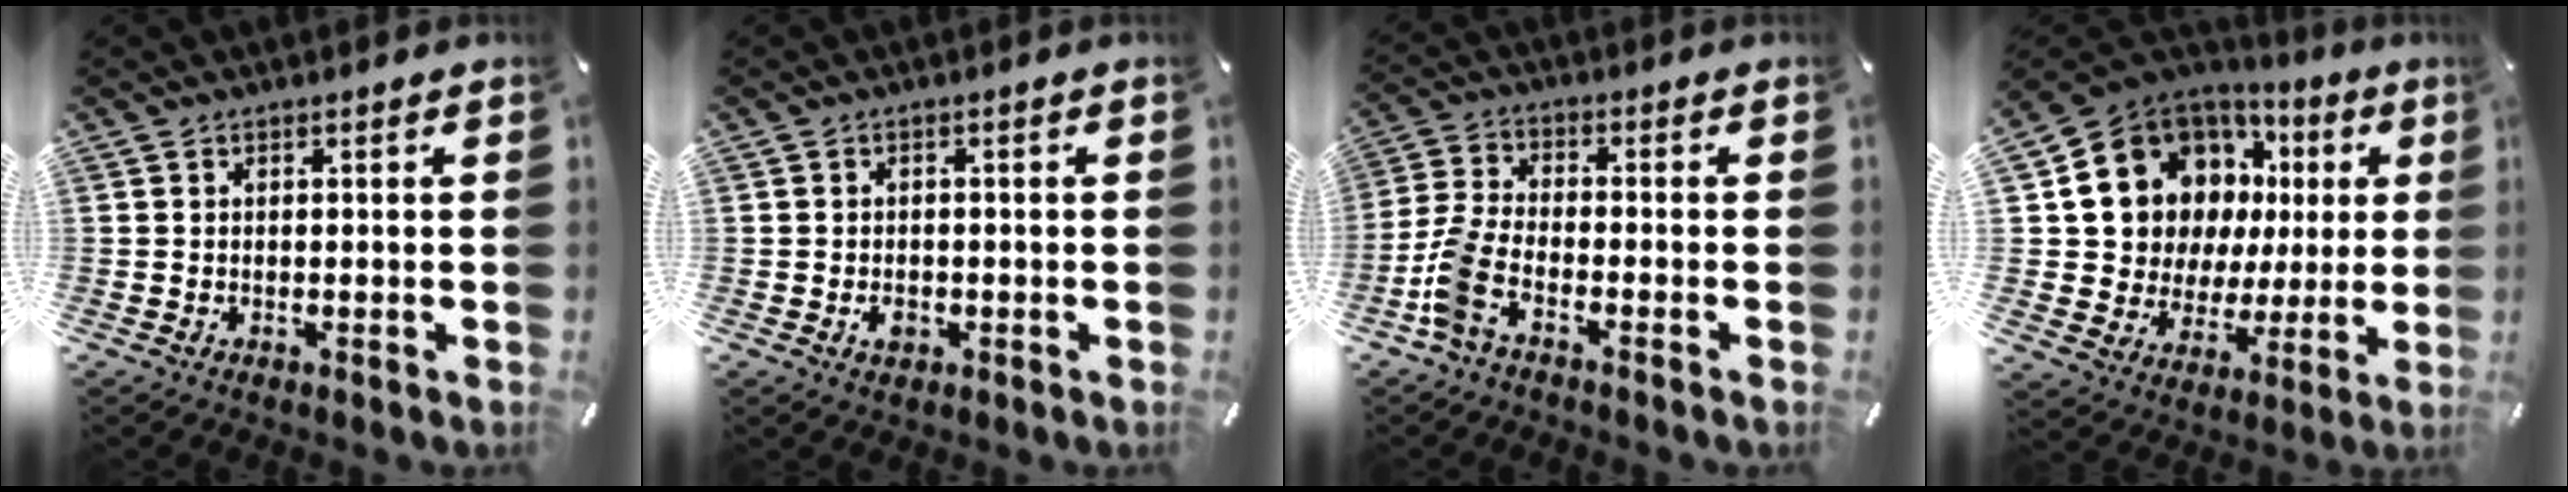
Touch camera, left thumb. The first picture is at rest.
{"total": 2.7, "force": [-0.9, 2.0, 1.7], "torque": [-0.037, 0.001, -0.018]}
{"total": 7.7, "force": [-4.4, 3.1, 5.5], "torque": [-0.141, -0.004, -0.086]}
{"total": 14.8, "force": [6.4, 12.2, 5.3], "torque": [-0.089, -0.059, 0.135]}